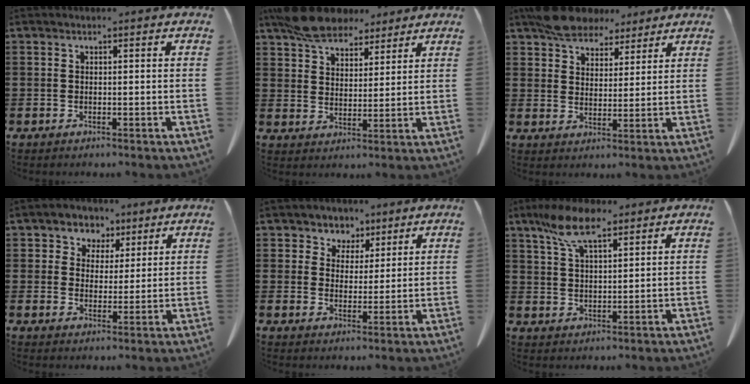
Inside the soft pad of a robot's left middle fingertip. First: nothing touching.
{"total": 9.2, "force": [7.8, 3.5, 3.4], "torque": [-0.084, -0.013, 0.149]}
{"total": 7.6, "force": [6.5, 3.1, 2.4], "torque": [-0.063, -0.008, 0.126]}
{"total": 4.3, "force": [2.7, 3.3, 0.0], "torque": [-0.027, 0.001, 0.047]}
{"total": 4.4, "force": [3.2, 3.0, -0.1], "torque": [-0.025, -0.004, 0.058]}
{"total": 8.4, "force": [5.7, 2.7, 5.6], "torque": [-0.123, -0.002, 0.106]}